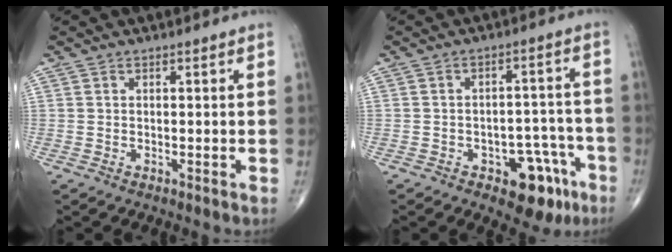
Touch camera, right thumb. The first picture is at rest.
{"total": 10.0, "force": [-5.3, 5.4, 6.5], "torque": [-0.044, 0.043, -0.064]}